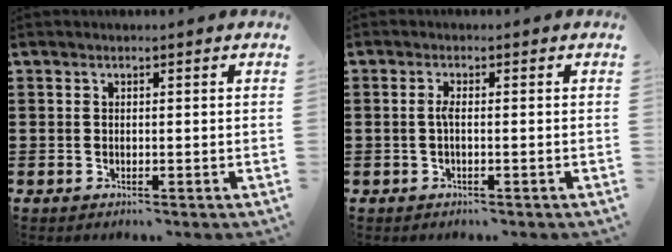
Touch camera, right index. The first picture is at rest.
{"total": 1.7, "force": [-0.3, 0.2, 1.6], "torque": [-0.041, -0.003, -0.009]}